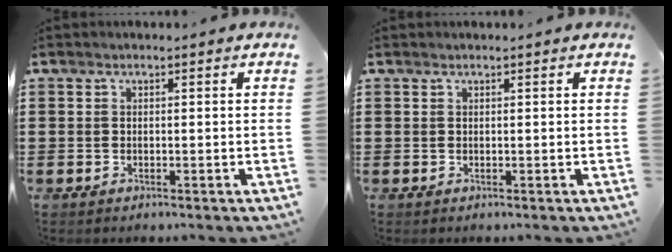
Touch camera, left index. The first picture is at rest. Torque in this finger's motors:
{"motor_torque": [-0.47, 0.47, -0.66, -0.01]}